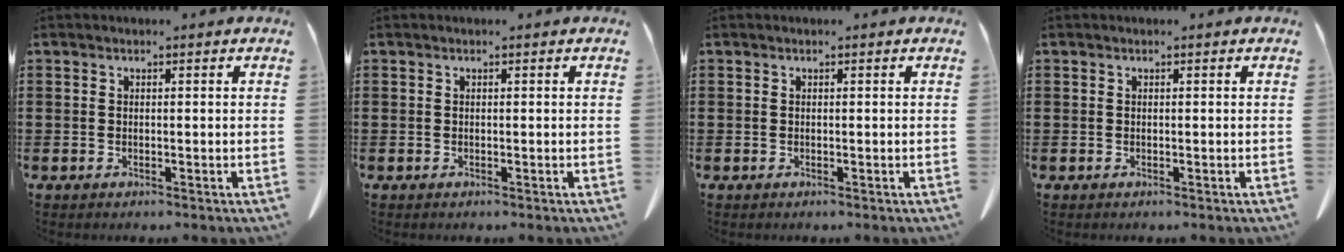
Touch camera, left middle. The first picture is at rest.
{"total": 0.0}
{"total": 0.0}
{"total": 0.0}